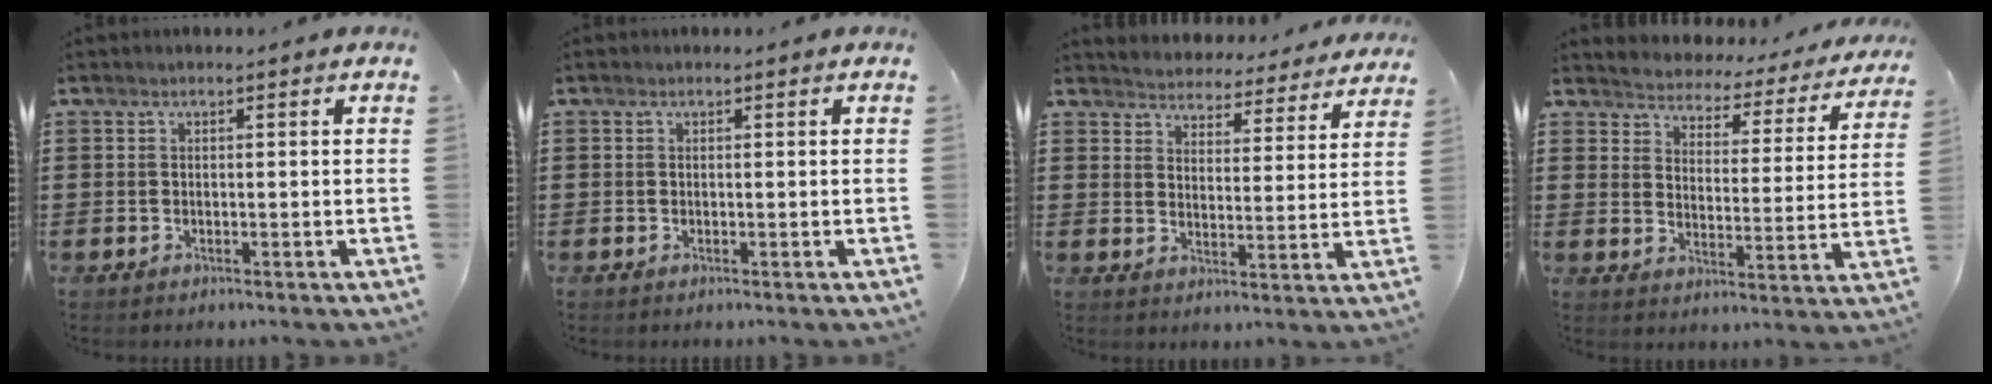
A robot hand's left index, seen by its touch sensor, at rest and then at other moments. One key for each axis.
{"total": 0.0}
{"total": 4.4, "fx": 4.4, "fy": -0.1, "fz": -0.6, "tx": -0.008, "ty": -0.041, "tz": 0.072}
{"total": 2.7, "fx": 2.6, "fy": 0.5, "fz": -0.6, "tx": -0.013, "ty": -0.030, "tz": 0.035}